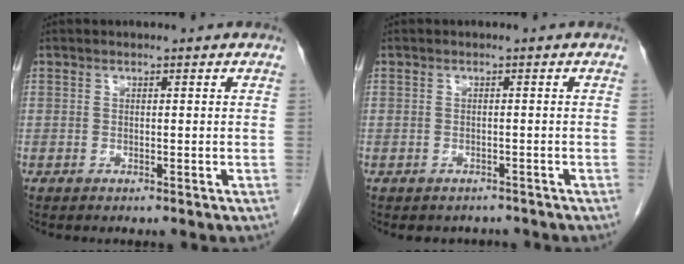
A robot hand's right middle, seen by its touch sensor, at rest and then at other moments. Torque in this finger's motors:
{"motor_torque": [0.03, -0.02, 0.00, 0.00]}